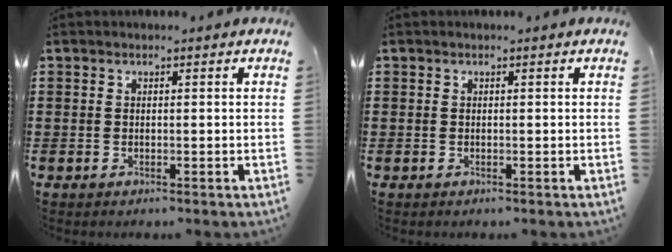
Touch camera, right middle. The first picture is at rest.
{"total": 0.0}